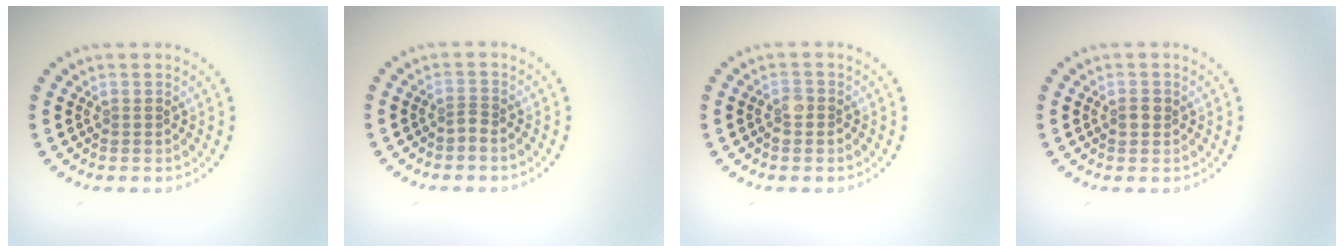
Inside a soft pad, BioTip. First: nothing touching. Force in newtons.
{"total": 0.5, "press": 0.3, "slide": 0.4}
{"total": 1.1, "press": 1.0, "slide": 0.5}
{"total": 1.2, "press": 1.2, "slide": 0.1}